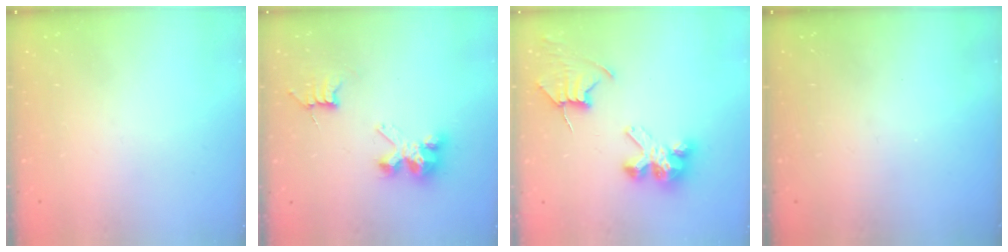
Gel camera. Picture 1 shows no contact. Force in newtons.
{"total": 7.1, "press": 7.1, "slide": 0.2}
{"total": 9.4, "press": 9.4, "slide": 0.7}
{"total": 0.0}